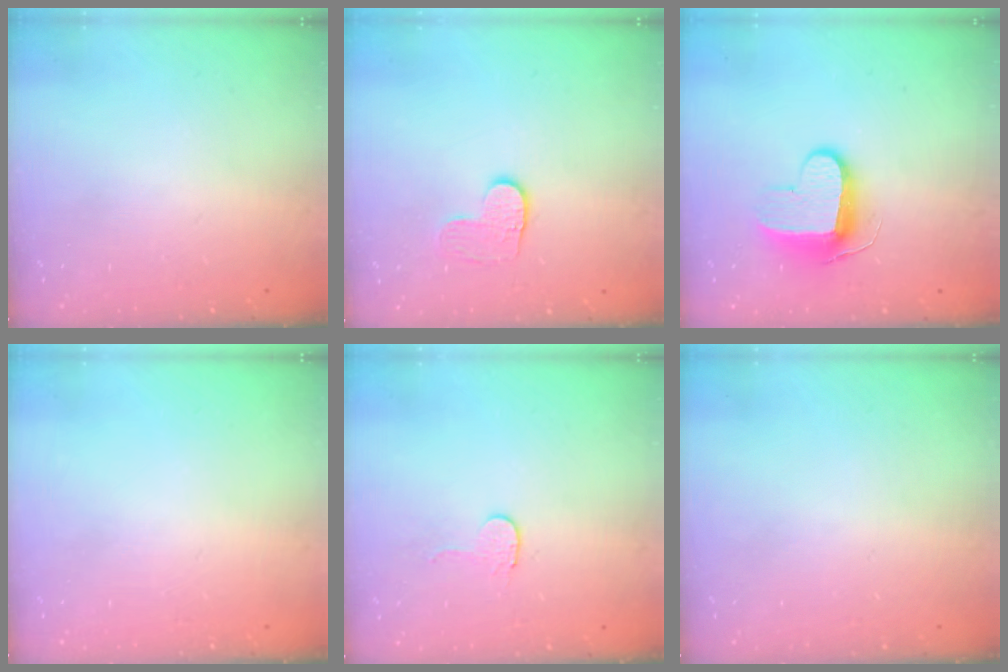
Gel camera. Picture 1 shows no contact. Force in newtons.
{"total": 4.3, "press": 4.3, "slide": 0.5}
{"total": 10.0, "press": 10.0, "slide": 1.1}
{"total": 0.0}
{"total": 2.7, "press": 2.7, "slide": 0.2}
{"total": 0.6, "press": 0.6, "slide": 0.2}